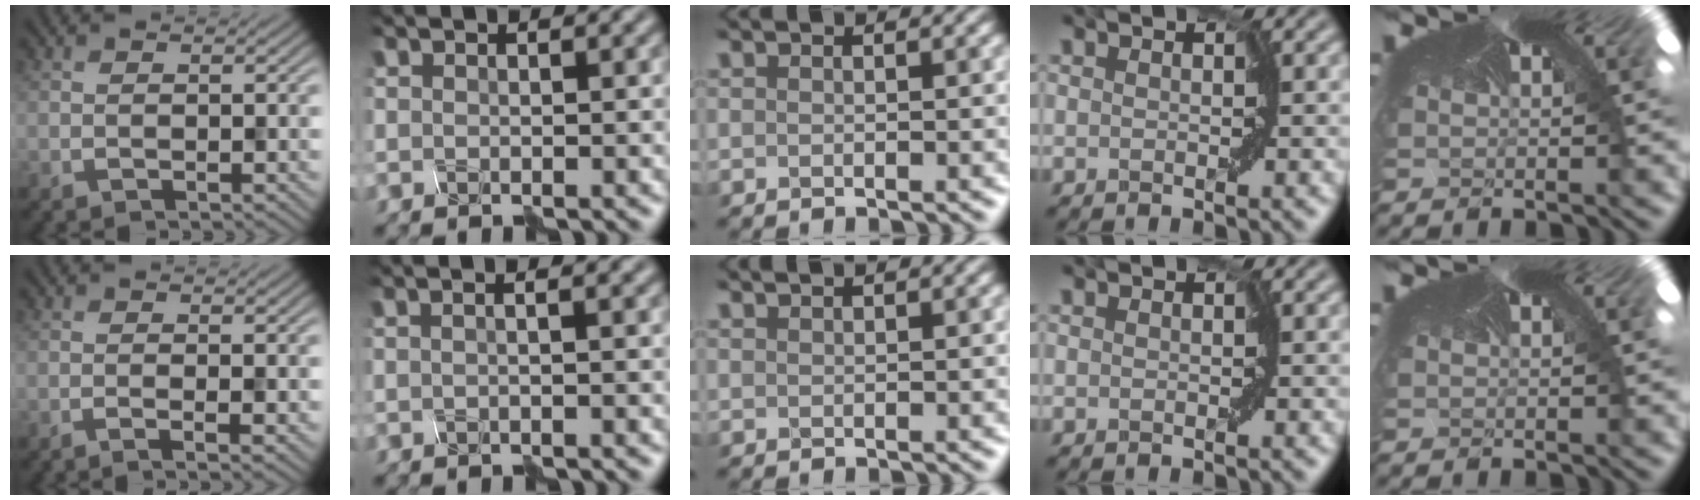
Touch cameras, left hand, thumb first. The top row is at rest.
{"thumb": {"total": 1.9, "force": [-0.5, 0.5, 1.8], "torque": [-0.022, 0.003, -0.009]}, "index": {"total": 1.2, "force": [-0.2, 0.2, 1.1], "torque": [-0.018, -0.001, -0.005]}, "middle": {"total": 1.8, "force": [1.3, 0.6, 1.0], "torque": [-0.001, 0.022, 0.006]}}